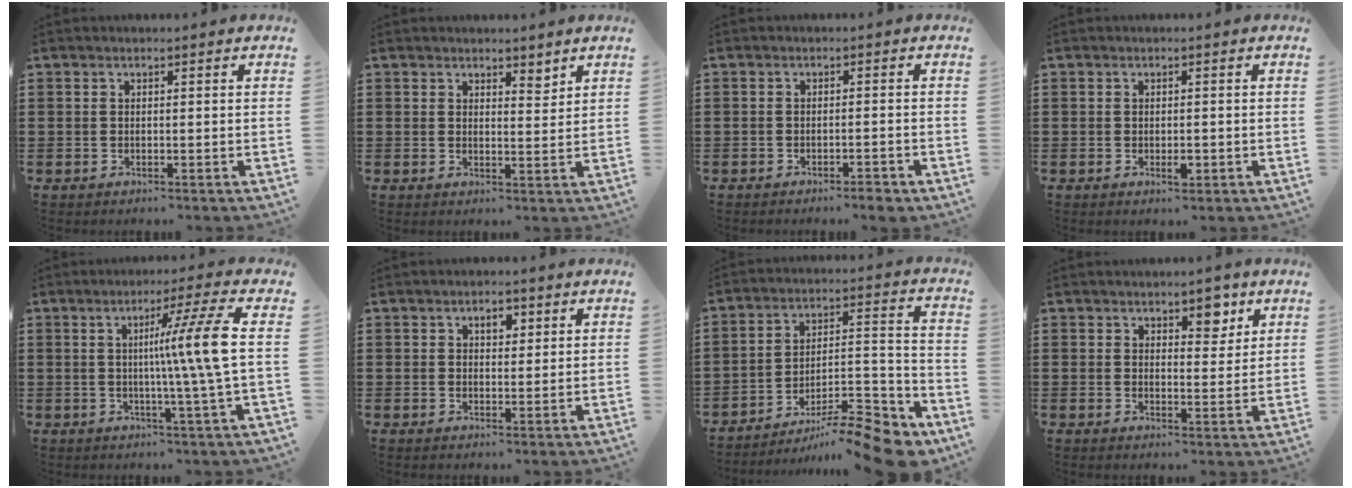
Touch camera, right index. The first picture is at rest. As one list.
[{"total": 2.2, "force": [2.1, 0.7, 0.3], "torque": [-0.003, 0.002, 0.039]}, {"total": 2.1, "force": [-1.8, -0.1, 1.0], "torque": [-0.018, 0.001, -0.035]}, {"total": 1.7, "force": [-0.5, 0.6, 1.5], "torque": [-0.027, -0.002, -0.009]}, {"total": 10.3, "force": [0.6, -1.5, 10.2], "torque": [-0.179, -0.010, -0.003]}, {"total": 2.3, "force": [1.0, 1.3, 1.5], "torque": [-0.025, 0.004, 0.016]}, {"total": 12.1, "force": [-10.3, 1.8, 6.0], "torque": [-0.071, 0.032, -0.196]}, {"total": 4.0, "force": [2.9, 2.0, 1.8], "torque": [-0.020, 0.001, 0.046]}]